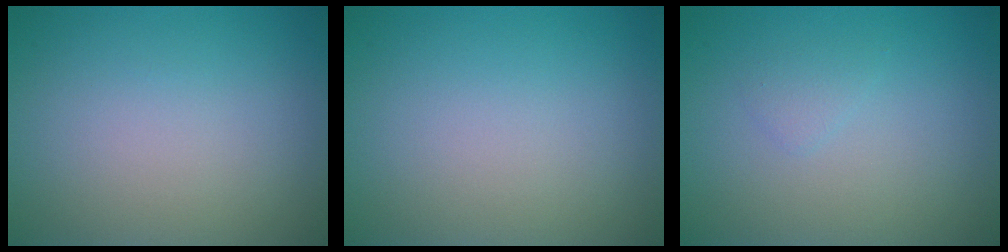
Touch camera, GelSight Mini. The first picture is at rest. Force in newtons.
{"total": 0.0}
{"total": 0.8, "press": 0.8, "slide": 0.1}